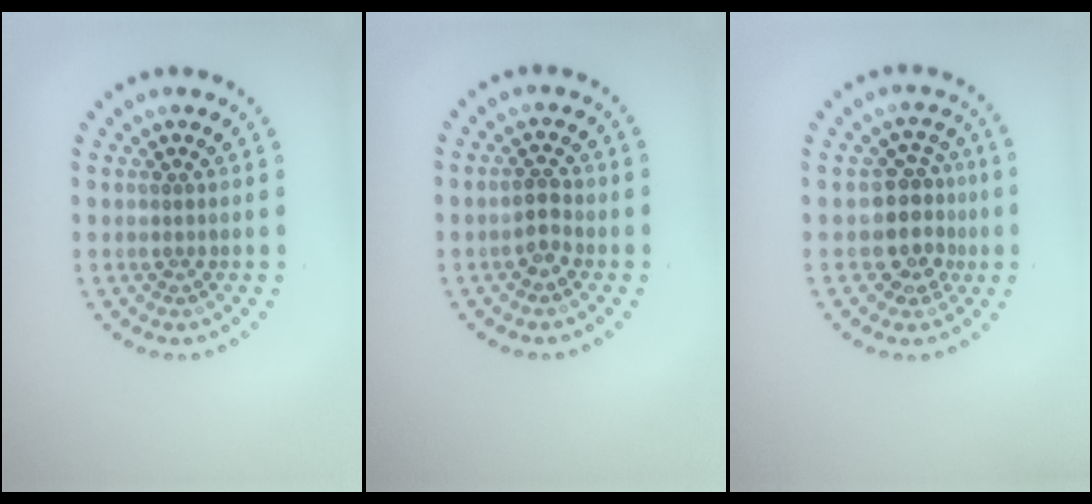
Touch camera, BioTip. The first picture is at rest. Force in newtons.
{"total": 1.9, "press": 1.8, "slide": 0.5}
{"total": 3.6, "press": 3.1, "slide": 1.9}